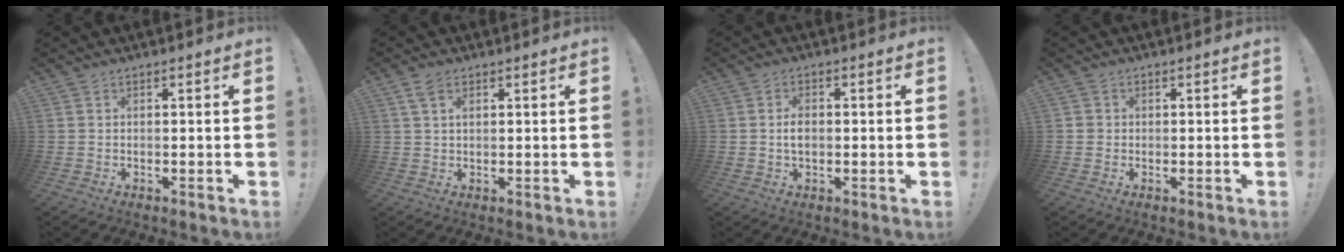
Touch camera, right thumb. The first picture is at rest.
{"total": 2.6, "force": [1.4, 1.5, 1.6], "torque": [-0.022, -0.003, 0.023]}
{"total": 3.3, "force": [-0.1, 2.0, 2.6], "torque": [-0.036, 0.003, -0.005]}
{"total": 1.4, "force": [0.1, 1.4, 0.2], "torque": [0.001, 0.002, 0.002]}